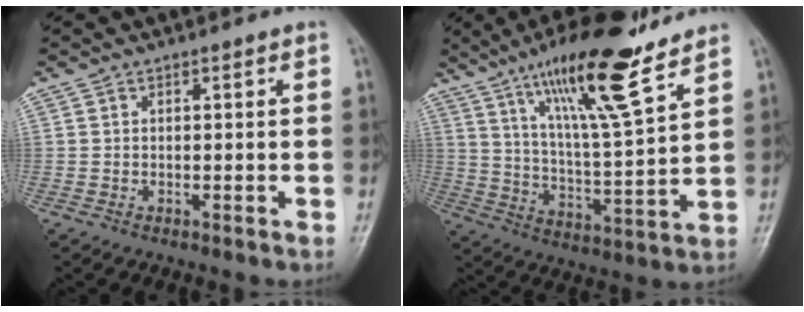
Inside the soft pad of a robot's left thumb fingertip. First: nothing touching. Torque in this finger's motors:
{"motor_torque": [0.40, 0.30, 1.74, -1.03, 0.17]}